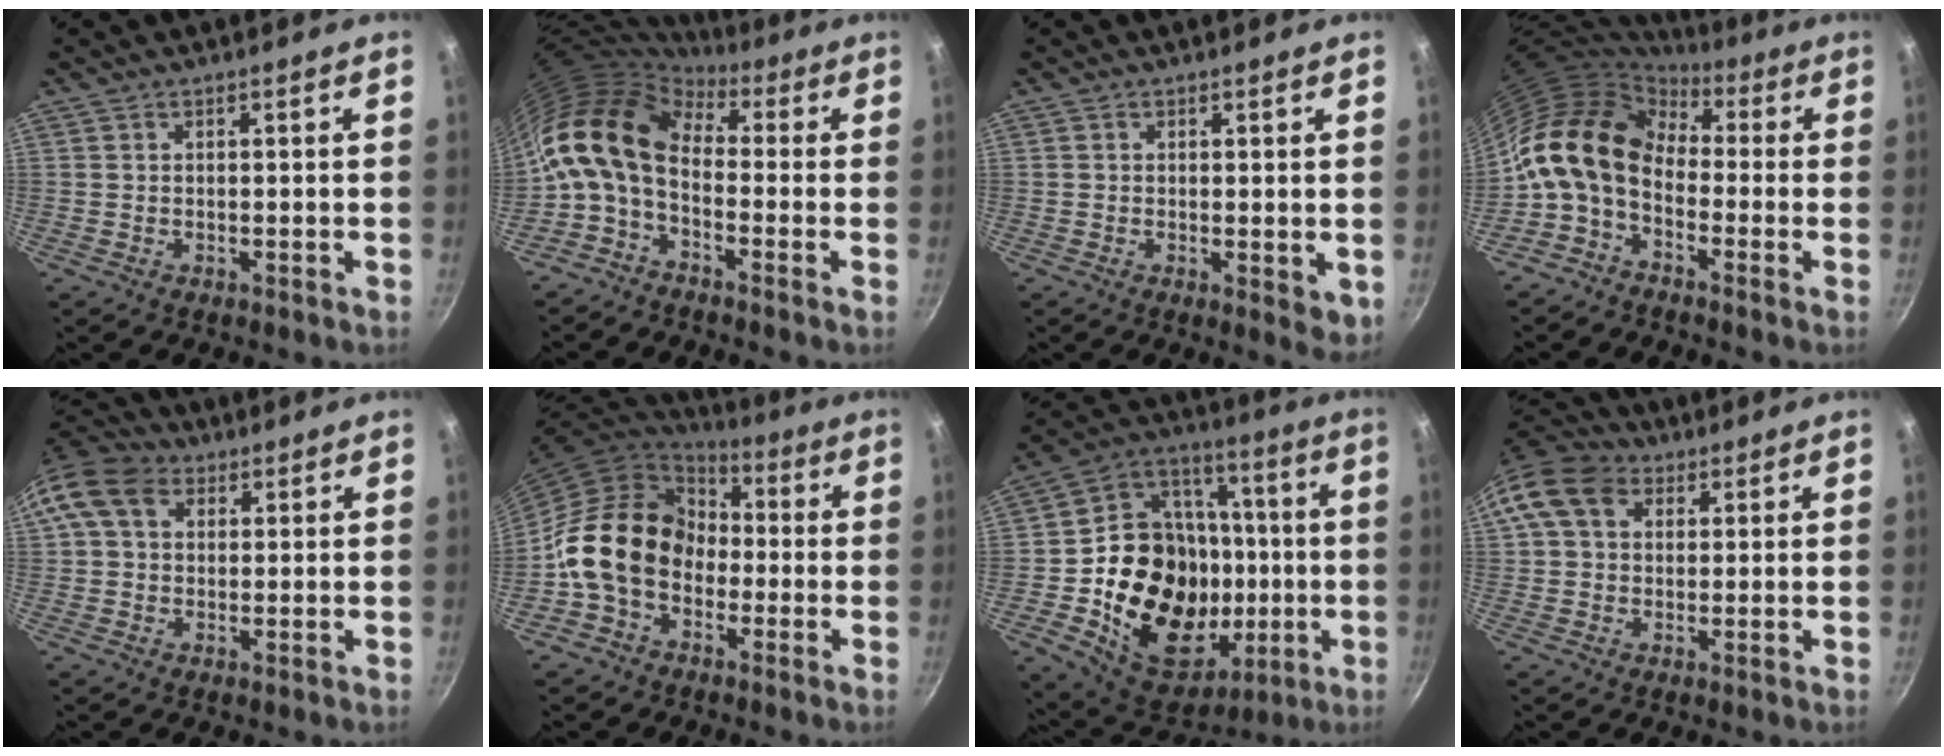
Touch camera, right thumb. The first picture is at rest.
{"total": 12.8, "force": [0.0, 8.0, 10.0], "torque": [-0.180, 0.025, -0.021]}
{"total": 3.8, "force": [-0.1, 1.3, 3.6], "torque": [-0.046, -0.013, -0.001]}
{"total": 13.6, "force": [-1.0, 9.5, 9.7], "torque": [-0.165, 0.036, -0.042]}
{"total": 9.7, "force": [2.9, 7.3, 5.7], "torque": [-0.089, 0.014, 0.036]}
{"total": 15.6, "force": [-2.6, 12.2, 9.4], "torque": [-0.127, 0.048, -0.064]}
{"total": 28.9, "force": [-4.2, 21.9, 18.4], "torque": [-0.295, 0.031, -0.056]}
{"total": 10.4, "force": [3.1, 8.0, 5.9], "torque": [-0.088, 0.016, 0.037]}